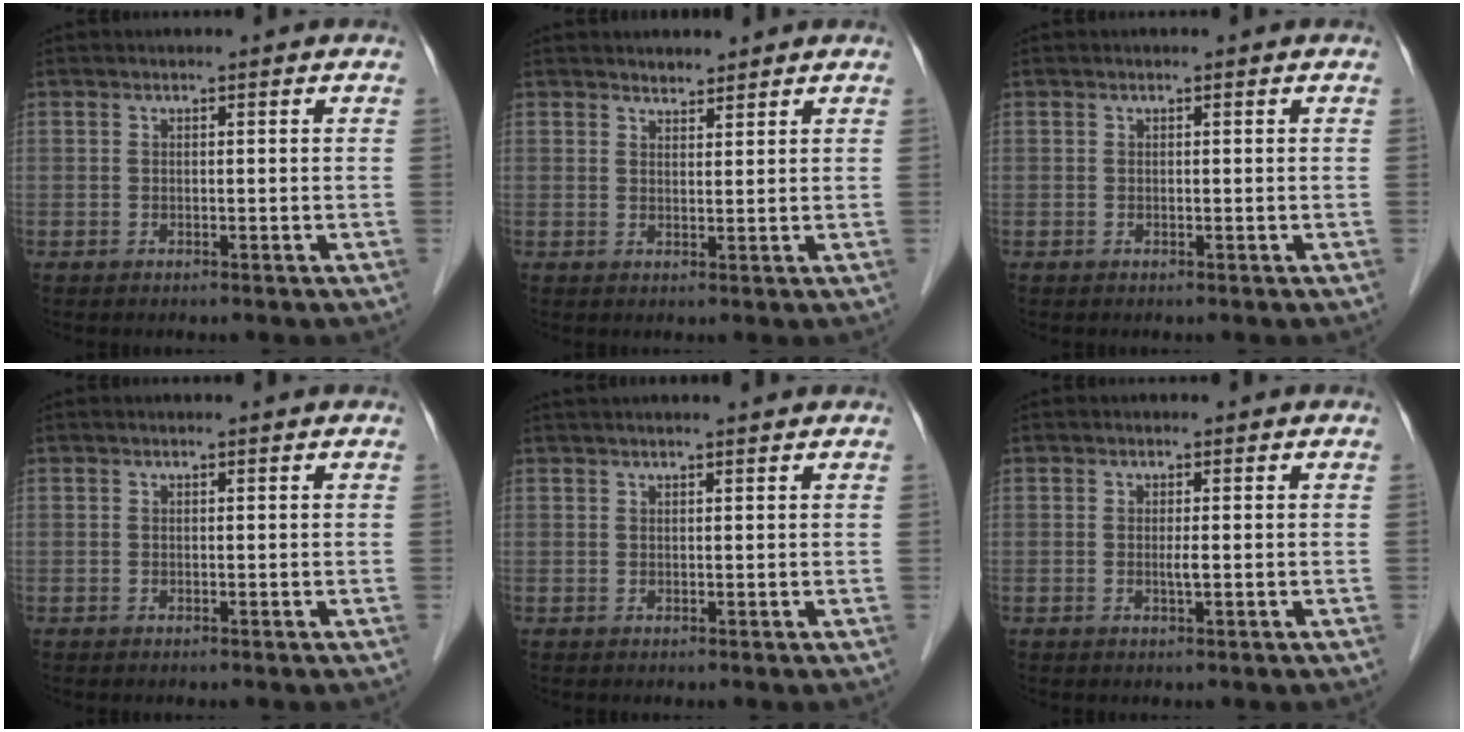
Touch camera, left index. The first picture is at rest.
{"total": 1.9, "force": [1.8, 0.6, 0.4], "torque": [-0.010, 0.006, 0.032]}
{"total": 0.0}
{"total": 0.0}
{"total": 5.8, "force": [5.2, 0.0, 2.5], "torque": [-0.033, 0.033, 0.070]}
{"total": 1.0, "force": [-0.1, -0.1, 1.0], "torque": [-0.023, -0.003, -0.002]}